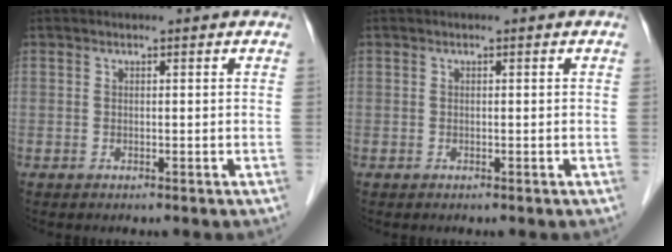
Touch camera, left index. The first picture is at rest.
{"total": 0.0}